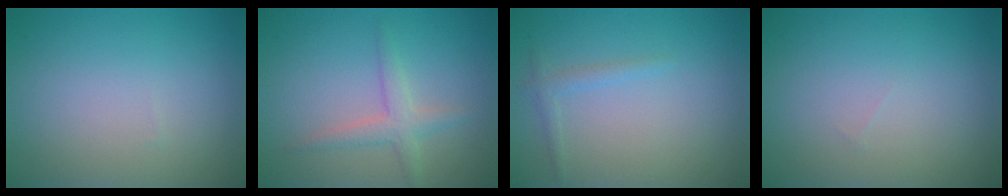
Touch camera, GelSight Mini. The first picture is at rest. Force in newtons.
{"total": 2.3, "press": 2.3, "slide": 0.1}
{"total": 1.1, "press": 1.1, "slide": 0.0}
{"total": 0.0}